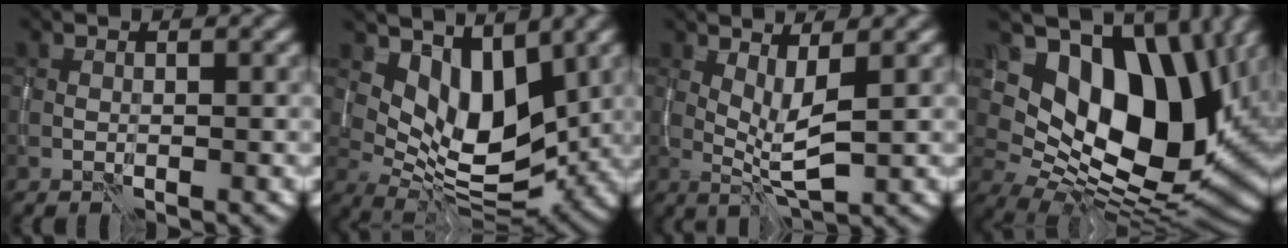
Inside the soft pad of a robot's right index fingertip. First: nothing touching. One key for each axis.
{"total": 6.9, "fx": 3.2, "fy": 3.4, "fz": 5.0, "tx": -0.090, "ty": -0.019, "tz": 0.055}
{"total": 2.9, "fx": 0.9, "fy": 0.5, "fz": 2.7, "tx": -0.056, "ty": -0.009, "tz": 0.021}
{"total": 16.4, "fx": 5.4, "fy": 9.9, "fz": 12.0, "tx": -0.192, "ty": -0.002, "tz": 0.100}